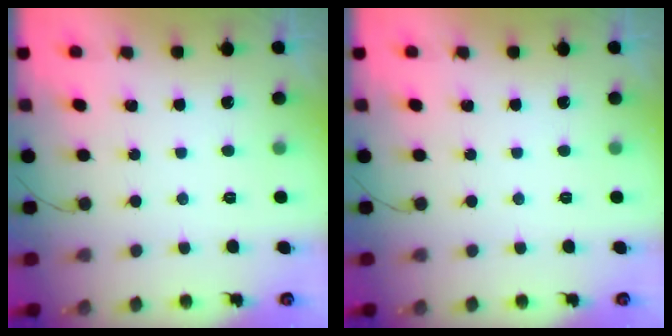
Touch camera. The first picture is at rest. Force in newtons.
{"total": 0.0}